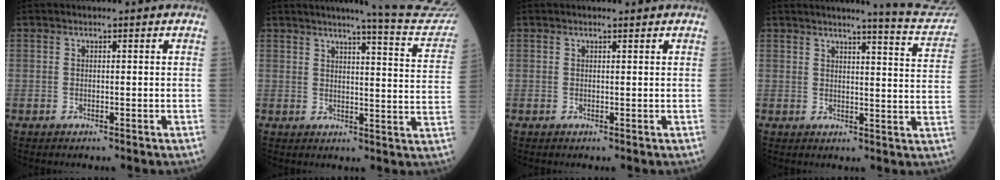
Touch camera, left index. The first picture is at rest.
{"total": 13.9, "force": [13.2, -1.2, 4.2], "torque": [-0.049, -0.075, 0.138]}
{"total": 0.6, "force": [0.5, 0.0, 0.2], "torque": [-0.011, -0.002, 0.008]}
{"total": 10.5, "force": [10.0, -0.9, 3.1], "torque": [-0.033, -0.056, 0.099]}